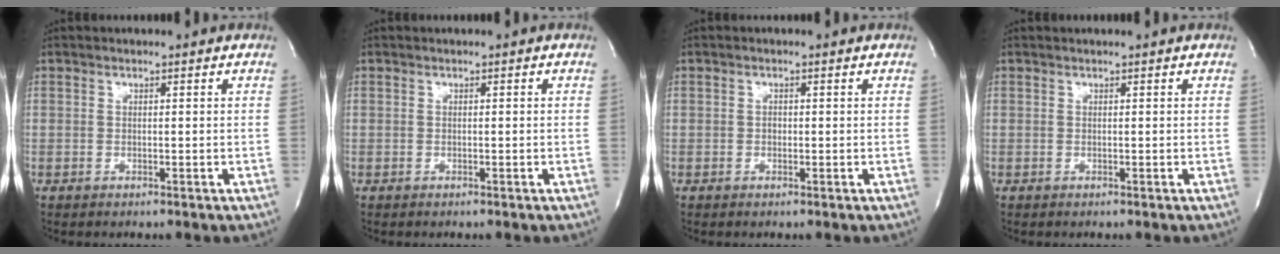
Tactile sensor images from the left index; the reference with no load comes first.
{"total": 0.0}
{"total": 0.6, "force": [-0.2, 0.4, 0.3], "torque": [-0.006, -0.003, -0.004]}
{"total": 1.0, "force": [1.0, 0.0, 0.3], "torque": [-0.009, 0.005, 0.011]}